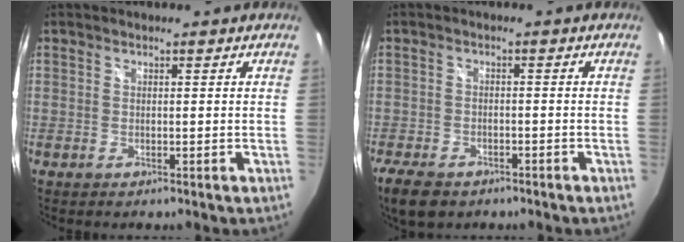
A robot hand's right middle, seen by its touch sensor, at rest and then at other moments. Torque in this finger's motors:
{"motor_torque": [0.53, -0.45, 0.10, 0.04]}